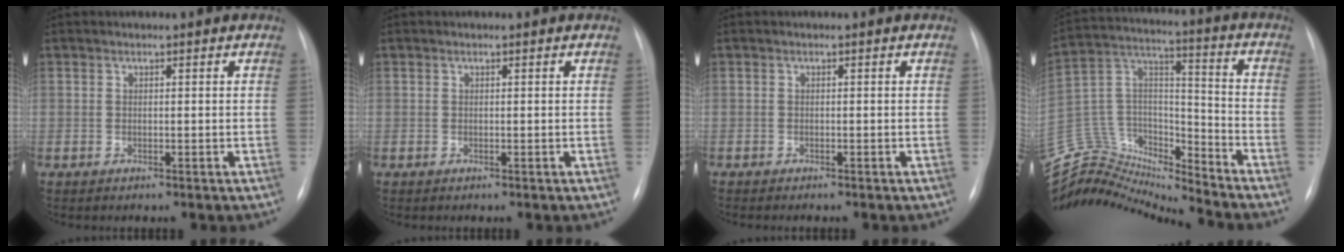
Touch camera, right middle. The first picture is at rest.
{"total": 0.0}
{"total": 1.3, "force": [-1.1, 0.2, 0.6], "torque": [-0.011, -0.004, -0.012]}
{"total": 19.6, "force": [-19.4, 1.7, 2.7], "torque": [-0.052, 0.061, -0.335]}